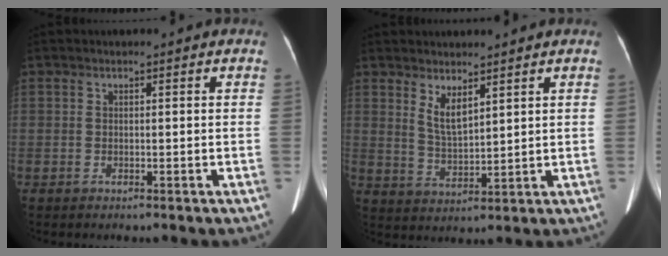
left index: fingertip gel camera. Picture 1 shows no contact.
{"total": 4.1, "force": [2.7, 1.0, 2.9], "torque": [-0.062, -0.012, 0.061]}